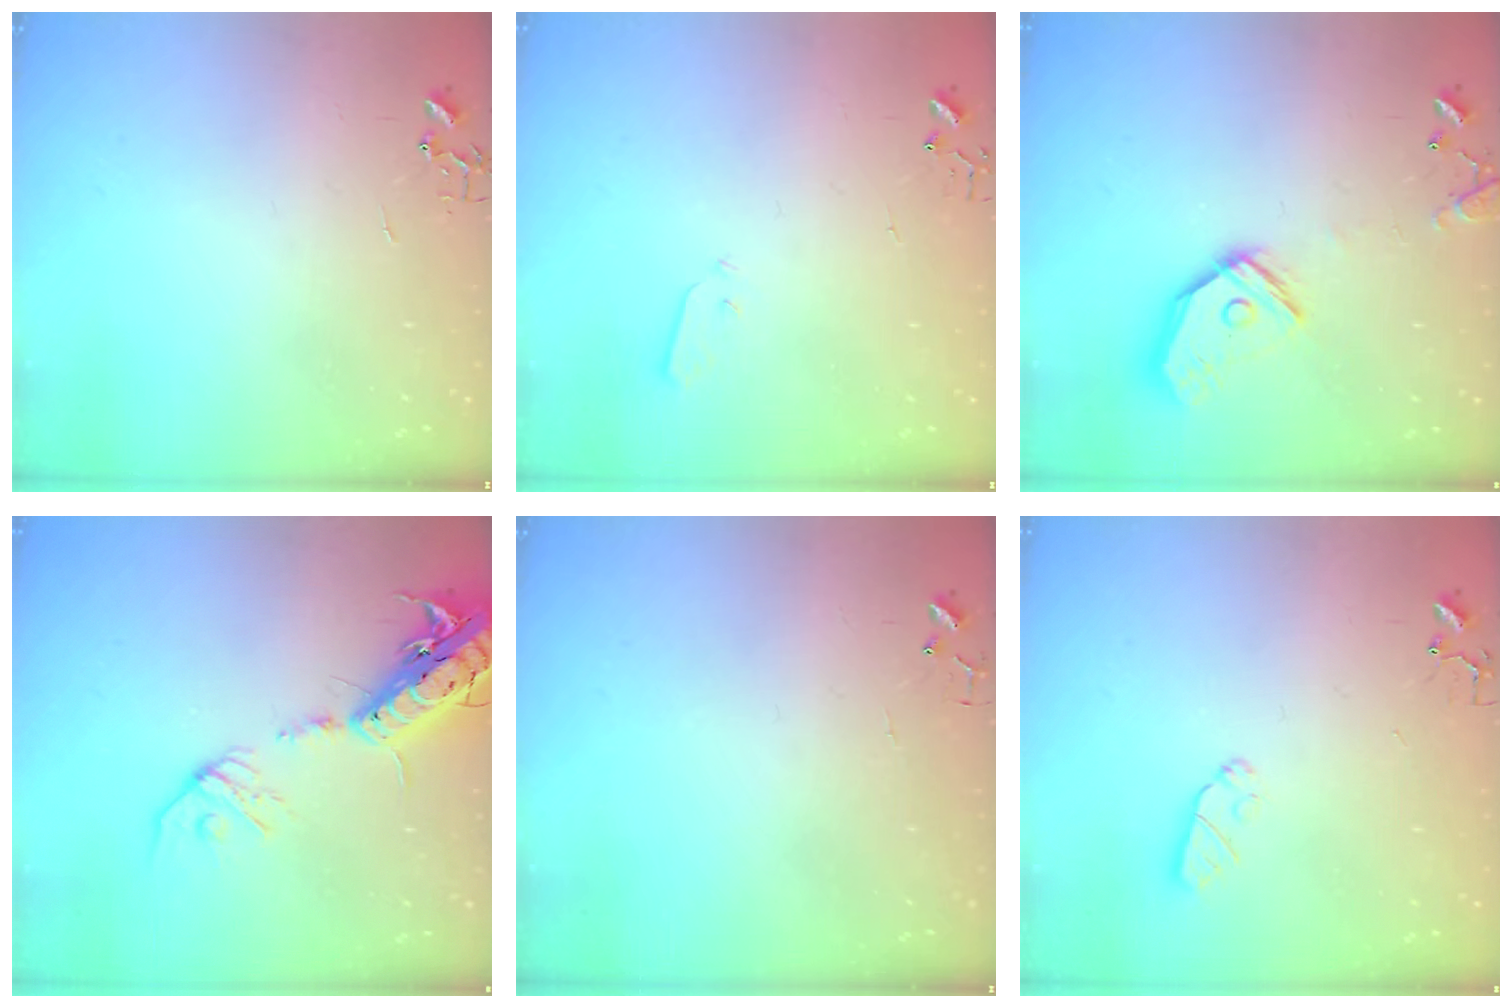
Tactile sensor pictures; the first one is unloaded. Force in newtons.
{"total": 2.8, "press": 2.7, "slide": 0.4}
{"total": 15.9, "press": 15.7, "slide": 2.6}
{"total": 18.7, "press": 18.3, "slide": 3.9}
{"total": 4.9, "press": 4.8, "slide": 0.4}
{"total": 6.2, "press": 6.2, "slide": 0.3}